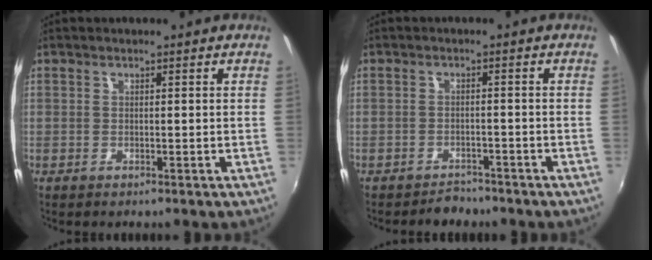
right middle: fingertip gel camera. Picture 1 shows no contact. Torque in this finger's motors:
{"motor_torque": [-0.13, -0.24, -0.02, 0.00]}